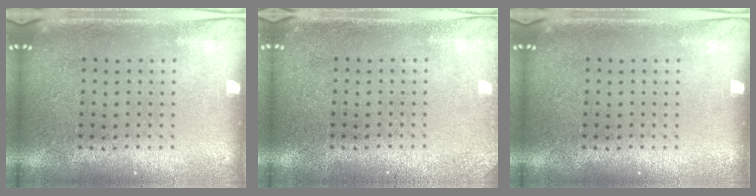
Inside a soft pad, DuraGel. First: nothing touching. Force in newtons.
{"total": 1.2, "press": 1.2, "slide": 0.1}
{"total": 0.0}